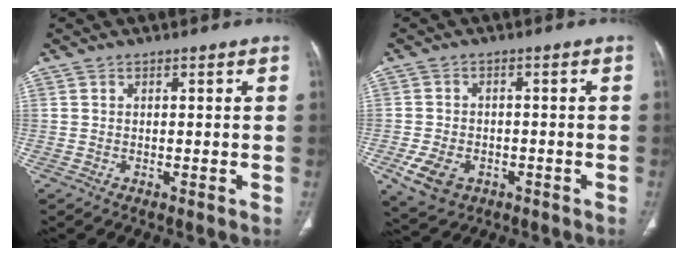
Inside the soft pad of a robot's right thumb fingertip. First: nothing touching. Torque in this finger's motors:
{"motor_torque": [-0.03, 0.13, 0.16, 0.16, 0.07]}